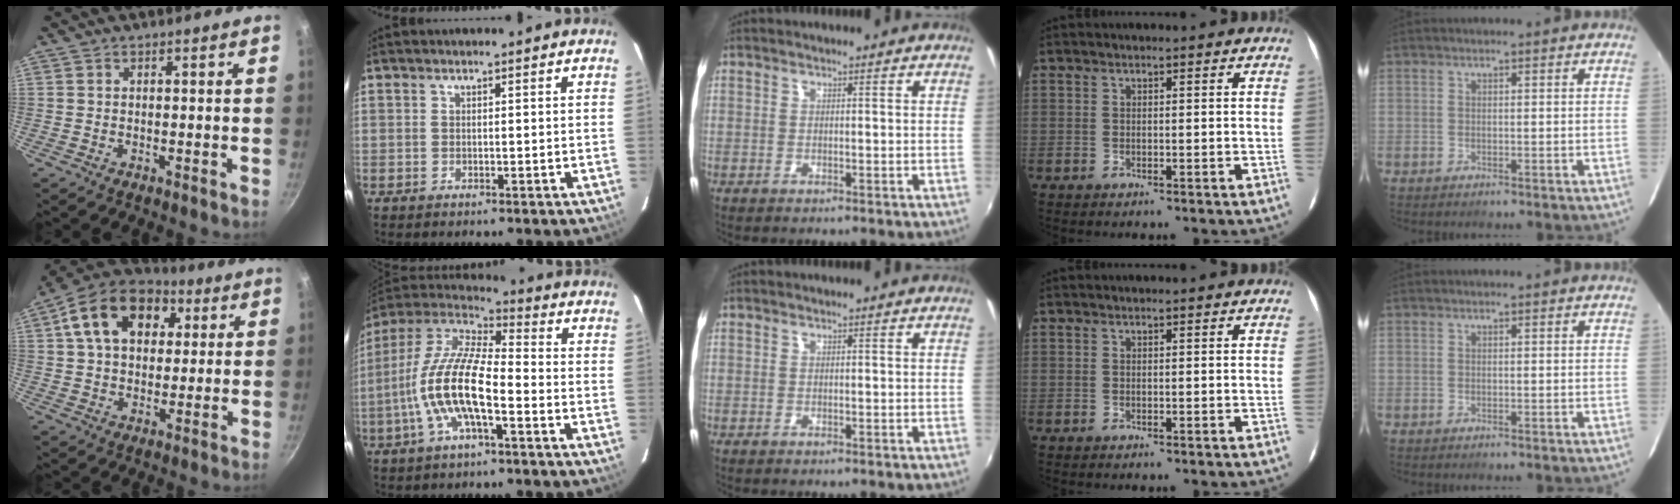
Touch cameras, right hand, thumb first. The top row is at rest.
{"thumb": {"total": 17.4, "force": [5.3, 12.1, 11.2], "torque": [-0.176, 0.018, 0.074]}, "index": {"total": 15.3, "force": [-4.8, 4.6, 13.8], "torque": [-0.276, -0.003, -0.099]}}